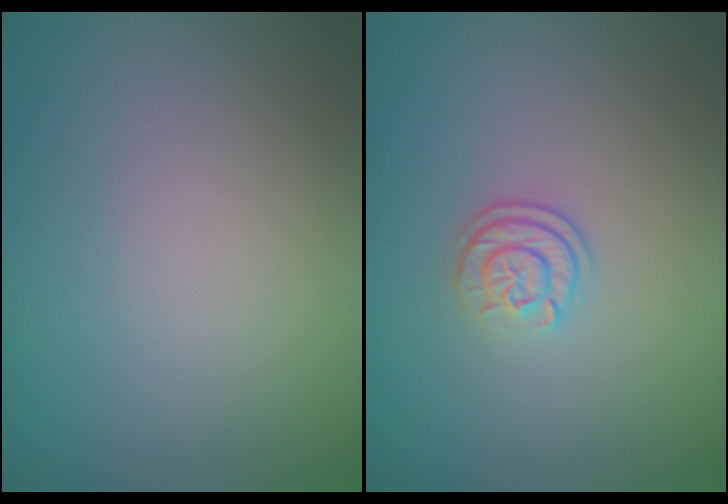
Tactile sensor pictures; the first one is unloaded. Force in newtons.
{"total": 2.1, "press": 1.7, "slide": 1.3}